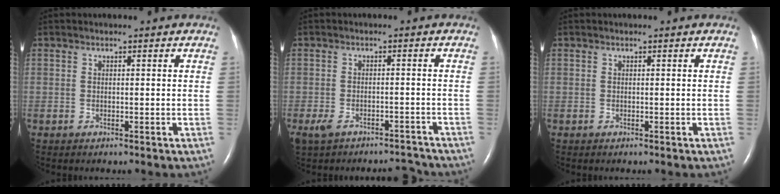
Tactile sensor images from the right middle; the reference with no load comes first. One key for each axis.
{"total": 5.9, "fx": -5.0, "fy": 2.2, "fz": 2.1, "tx": -0.040, "ty": 0.007, "tz": -0.078}
{"total": 0.0}